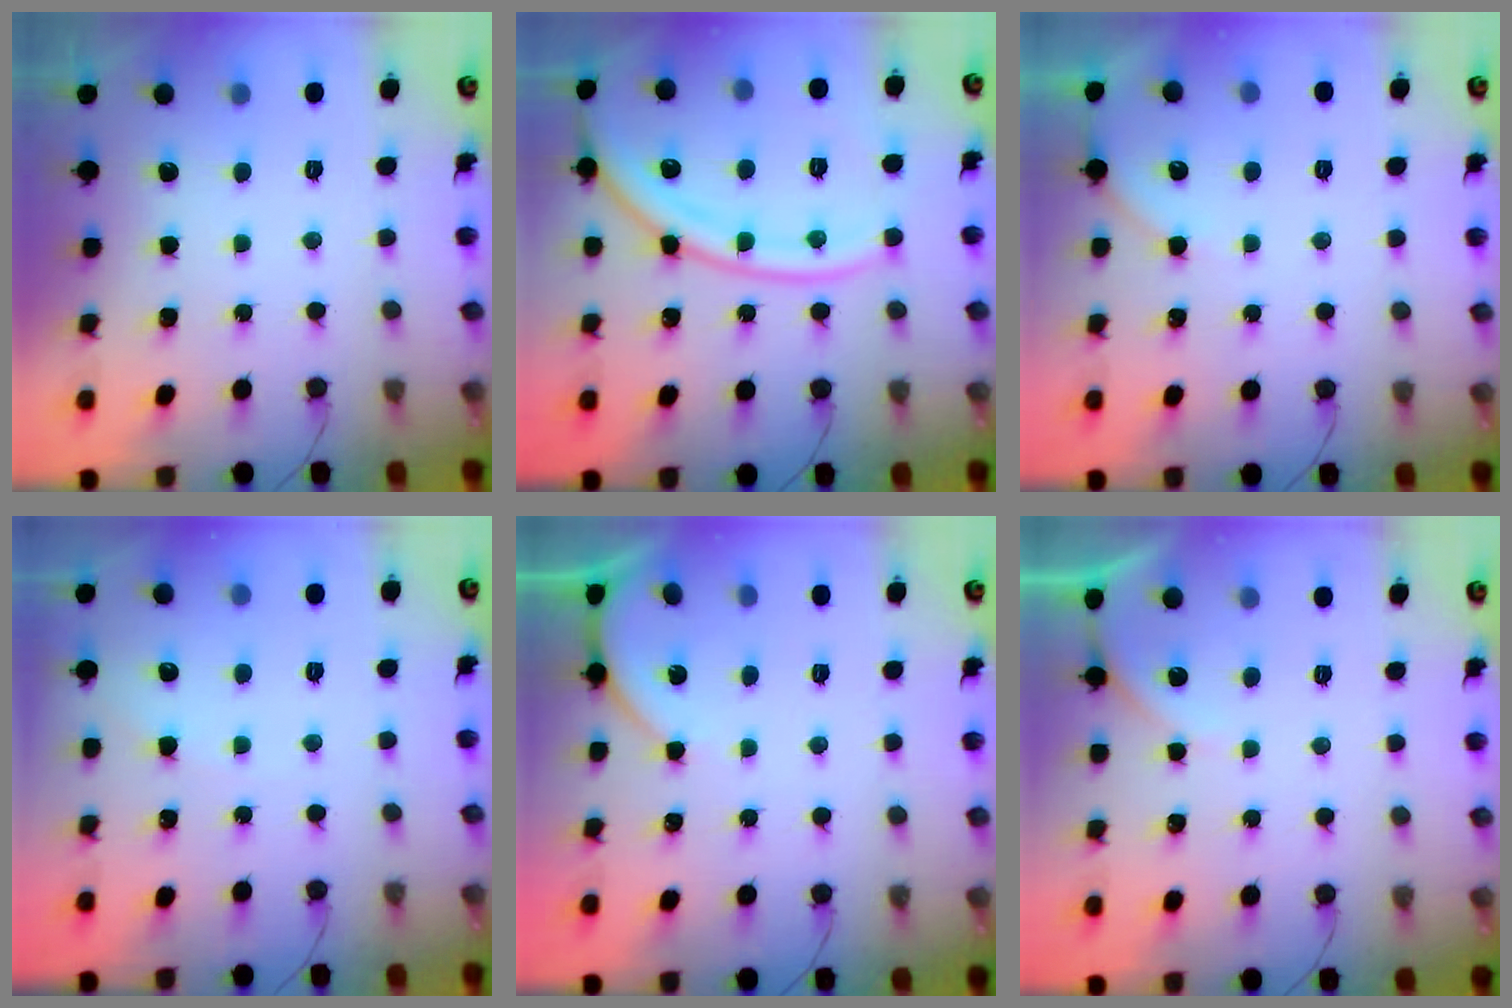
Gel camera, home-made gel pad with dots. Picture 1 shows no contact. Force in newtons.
{"total": 16.8, "press": 16.7, "slide": 2.0}
{"total": 2.8, "press": 2.8, "slide": 0.4}
{"total": 3.0, "press": 2.9, "slide": 0.5}
{"total": 3.3, "press": 3.3, "slide": 0.4}
{"total": 4.5, "press": 4.5, "slide": 0.7}